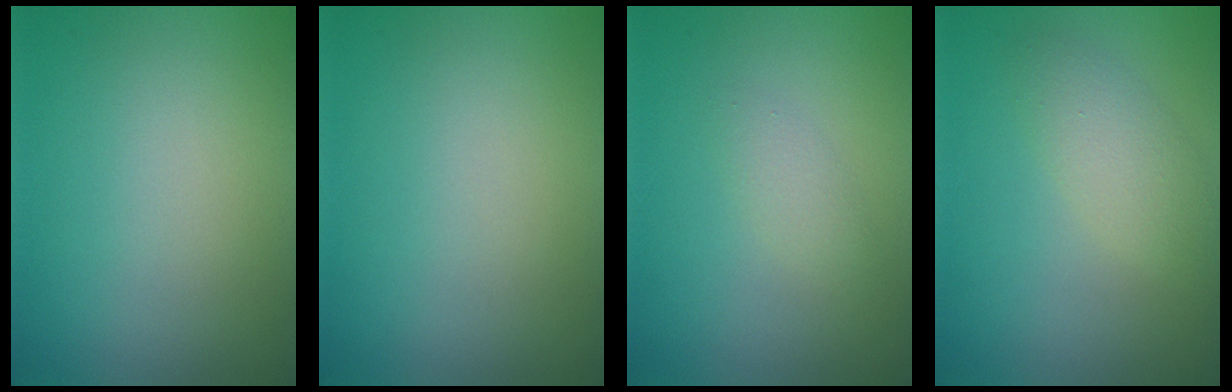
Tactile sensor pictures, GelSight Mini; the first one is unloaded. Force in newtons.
{"total": 0.0}
{"total": 1.3, "press": 1.3, "slide": 0.1}
{"total": 2.6, "press": 2.6, "slide": 0.2}